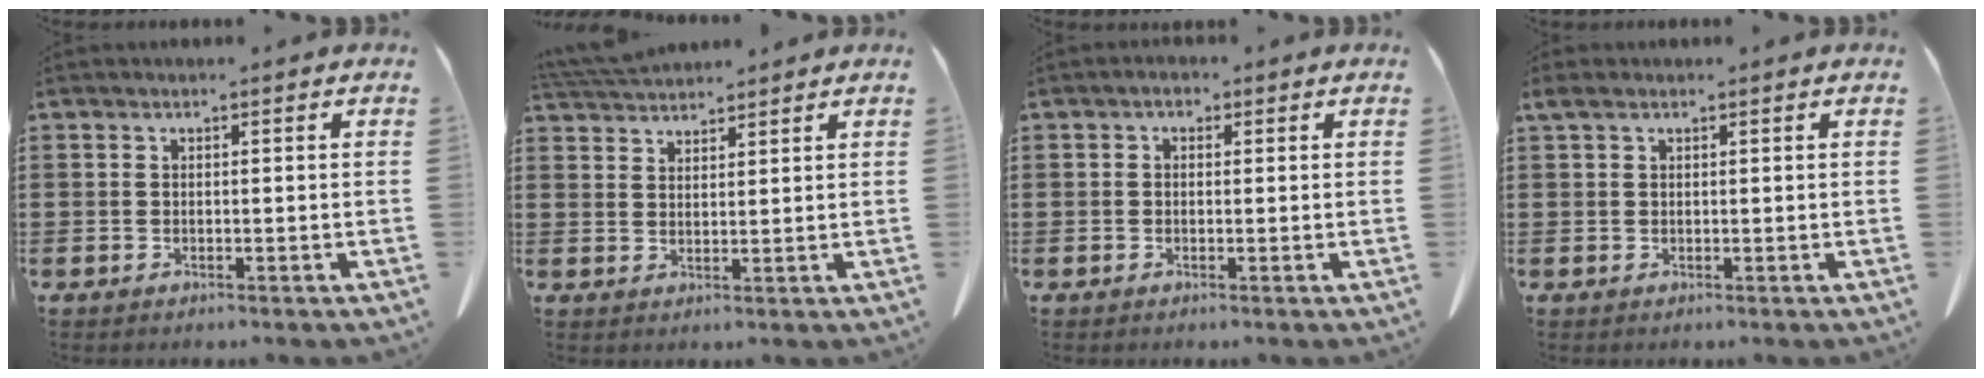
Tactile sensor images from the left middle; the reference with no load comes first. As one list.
[{"total": 4.3, "force": [4.1, 0.6, 1.1], "torque": [-0.034, -0.008, 0.078]}, {"total": 1.1, "force": [0.0, 0.8, 0.7], "torque": [-0.016, 0.007, -0.001]}, {"total": 1.2, "force": [0.7, 0.5, 0.8], "torque": [-0.020, 0.003, 0.012]}]